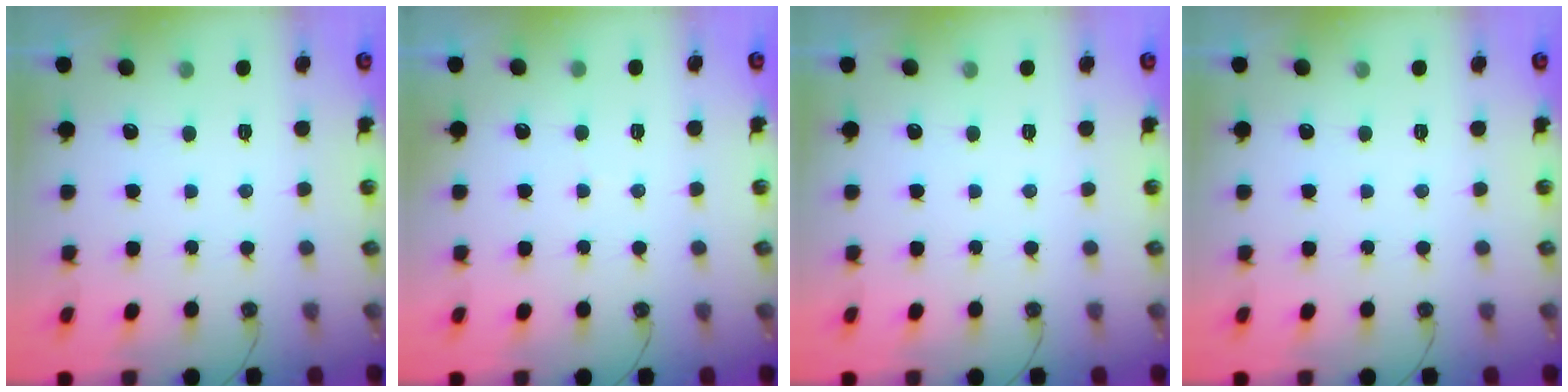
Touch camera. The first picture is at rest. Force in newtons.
{"total": 4.5, "press": 4.5, "slide": 0.4}
{"total": 0.0}
{"total": 0.0}